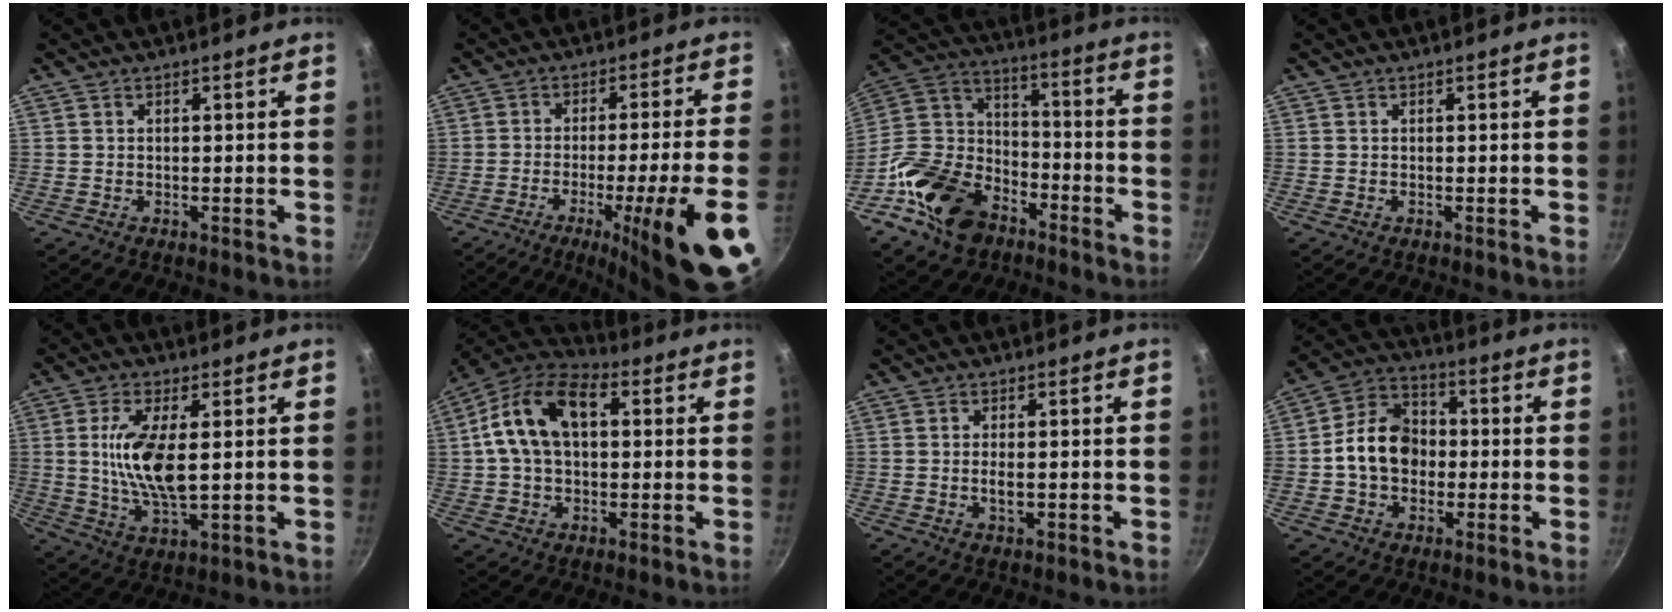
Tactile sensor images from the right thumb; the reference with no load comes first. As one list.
[{"total": 18.7, "force": [-7.9, 1.7, 16.8], "torque": [-0.225, 0.019, -0.108]}, {"total": 19.6, "force": [-10.6, 13.1, 9.9], "torque": [-0.170, 0.073, -0.201]}, {"total": 0.0}, {"total": 11.5, "force": [1.3, 4.5, 10.5], "torque": [-0.203, -0.010, 0.028]}, {"total": 15.0, "force": [2.6, 9.4, 11.4], "torque": [-0.184, 0.027, 0.028]}, {"total": 2.4, "force": [-0.3, 1.1, 2.2], "torque": [-0.038, 0.001, -0.006]}, {"total": 12.4, "force": [-0.8, 9.8, 7.5], "torque": [-0.095, 0.028, -0.030]}]